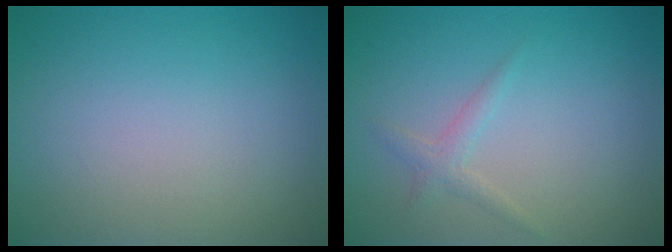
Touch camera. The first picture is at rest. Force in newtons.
{"total": 1.3, "press": 1.3, "slide": 0.0}